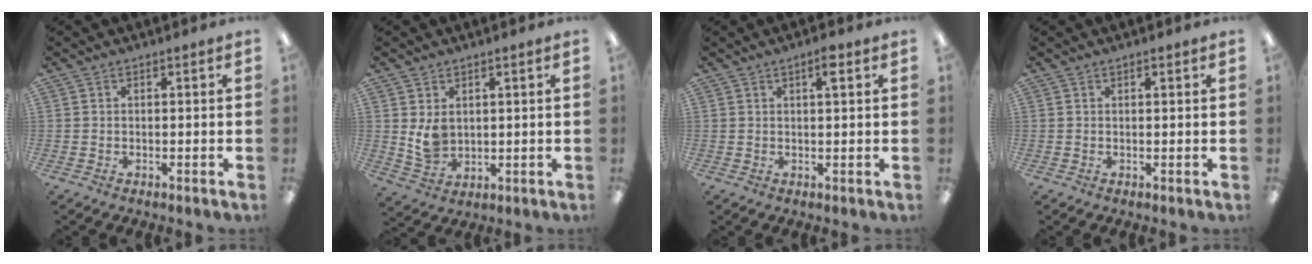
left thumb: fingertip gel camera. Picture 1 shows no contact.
{"total": 6.3, "force": [1.8, 4.7, 3.7], "torque": [-0.066, -0.008, 0.033]}
{"total": 3.4, "force": [1.9, 0.7, 2.8], "torque": [-0.045, 0.000, 0.026]}
{"total": 0.9, "force": [0.5, 0.1, 0.7], "torque": [-0.016, 0.000, 0.008]}